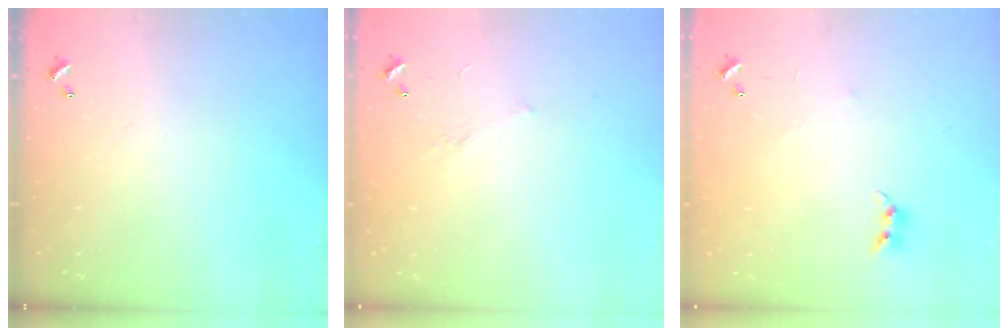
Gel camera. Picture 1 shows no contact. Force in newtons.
{"total": 4.5, "press": 4.3, "slide": 1.0}
{"total": 5.1, "press": 4.9, "slide": 1.1}